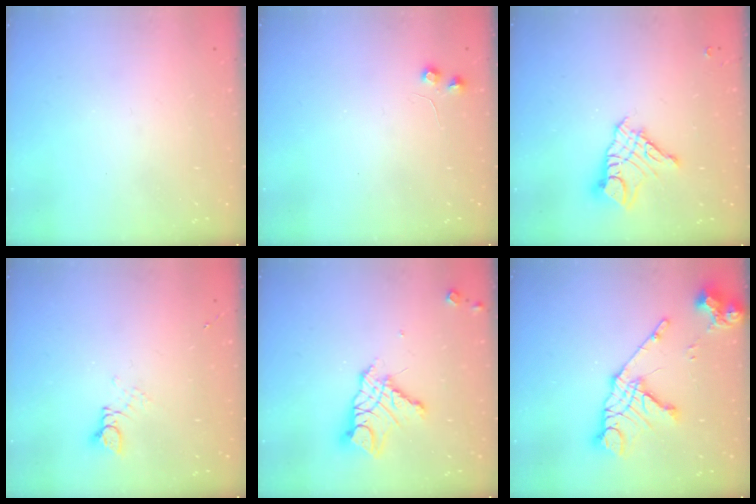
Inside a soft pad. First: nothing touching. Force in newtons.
{"total": 5.0, "press": 4.9, "slide": 0.8}
{"total": 10.5, "press": 10.5, "slide": 1.0}
{"total": 2.8, "press": 2.8, "slide": 0.2}
{"total": 14.0, "press": 14.0, "slide": 1.4}
{"total": 15.1, "press": 15.1, "slide": 1.6}